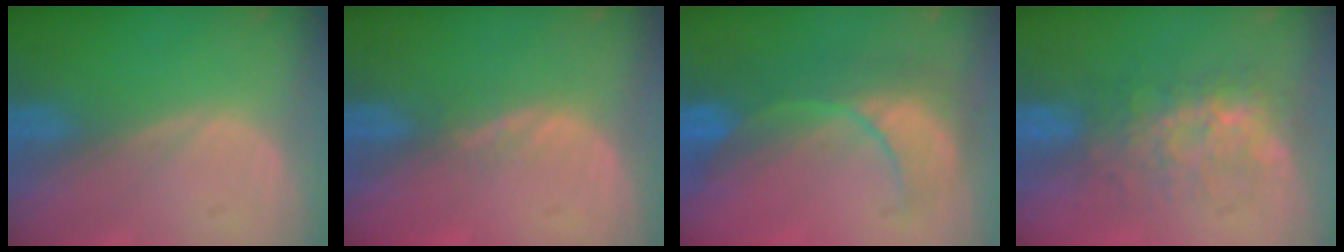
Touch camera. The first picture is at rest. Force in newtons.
{"total": 1.5, "press": 1.2, "slide": 0.8}
{"total": 8.1, "press": 8.1, "slide": 0.8}
{"total": 7.5, "press": 7.2, "slide": 2.2}